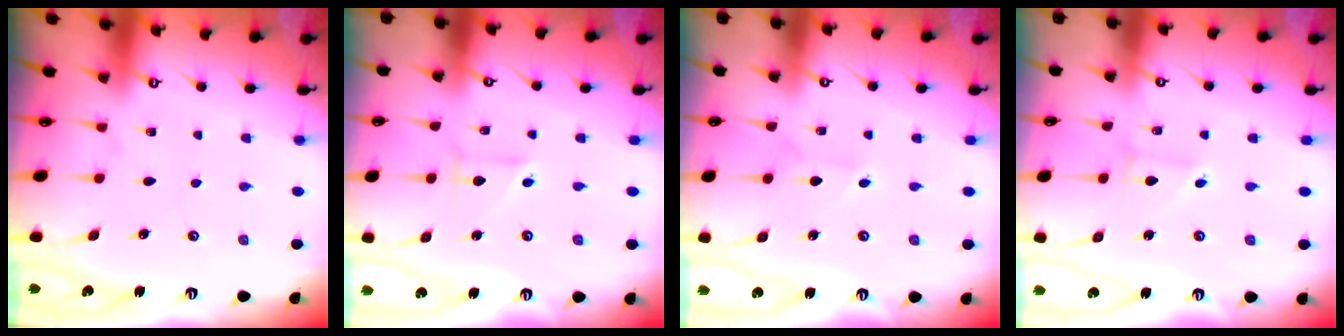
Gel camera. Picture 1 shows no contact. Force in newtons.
{"total": 2.9, "press": 2.9, "slide": 0.2}
{"total": 2.4, "press": 2.3, "slide": 0.2}
{"total": 2.3, "press": 2.3, "slide": 0.2}